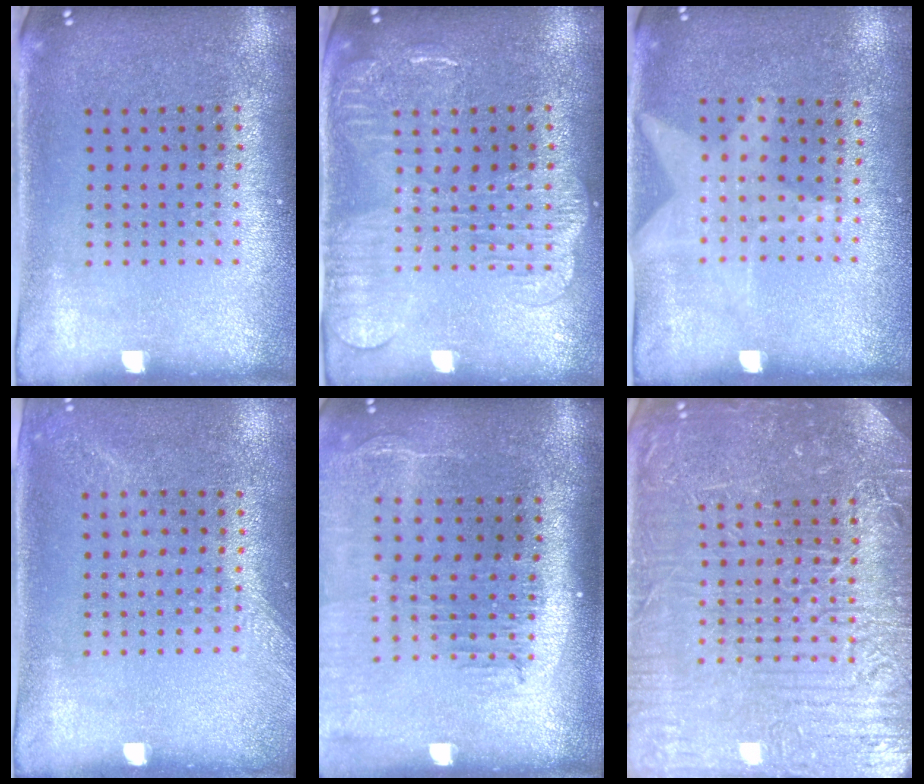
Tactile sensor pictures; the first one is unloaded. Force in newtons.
{"total": 1.9, "press": 1.8, "slide": 0.5}
{"total": 1.3, "press": 0.9, "slide": 0.9}
{"total": 1.4, "press": 1.0, "slide": 0.9}
{"total": 2.3, "press": 1.9, "slide": 1.3}
{"total": 7.6, "press": 7.6, "slide": 0.9}